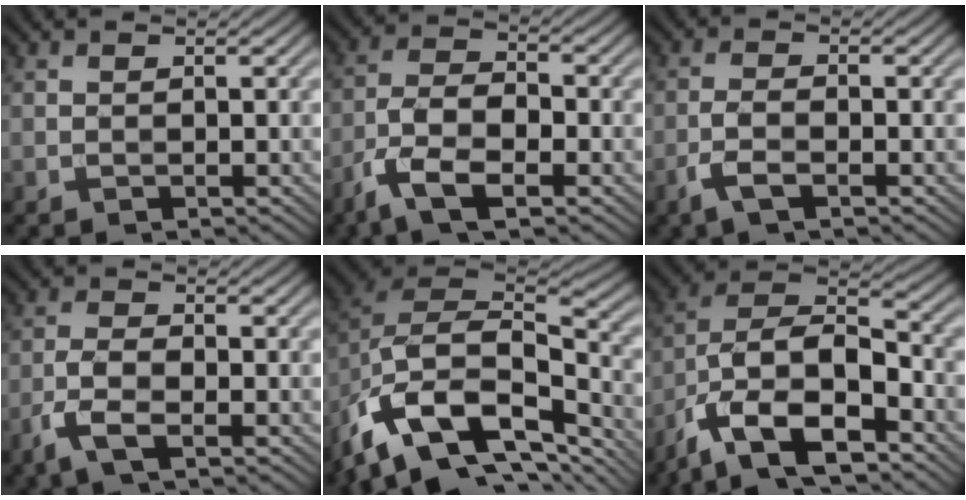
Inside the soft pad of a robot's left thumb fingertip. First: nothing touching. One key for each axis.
{"total": 8.3, "fx": -4.7, "fy": 3.3, "fz": 6.0, "tx": -0.124, "ty": -0.002, "tz": -0.100}
{"total": 3.4, "fx": -1.9, "fy": 1.0, "fz": 2.6, "tx": -0.063, "ty": 0.002, "tz": -0.044}
{"total": 4.9, "fx": -2.6, "fy": 1.8, "fz": 3.8, "tx": -0.088, "ty": -0.002, "tz": -0.059}
{"total": 16.6, "fx": -9.4, "fy": 9.0, "fz": 10.3, "tx": -0.249, "ty": -0.031, "tz": -0.155}
{"total": 15.6, "fx": -8.6, "fy": 7.4, "fz": 10.8, "tx": -0.213, "ty": -0.017, "tz": -0.161}